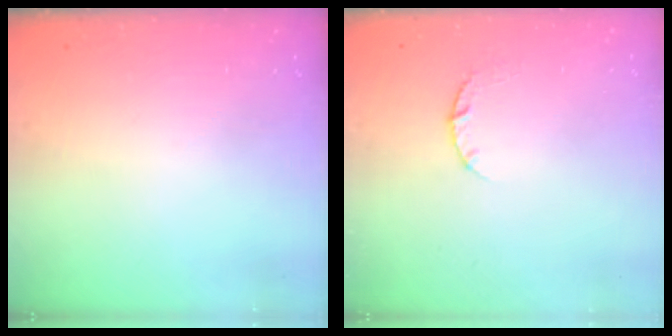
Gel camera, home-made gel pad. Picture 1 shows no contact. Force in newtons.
{"total": 3.8, "press": 3.8, "slide": 0.5}